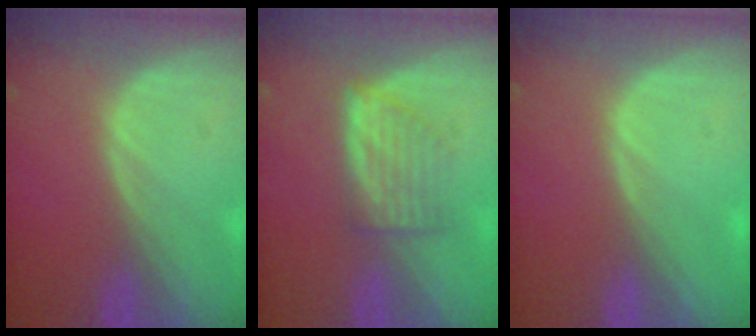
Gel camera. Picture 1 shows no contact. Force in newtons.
{"total": 5.0, "press": 4.9, "slide": 1.2}
{"total": 0.5, "press": 0.1, "slide": 0.5}